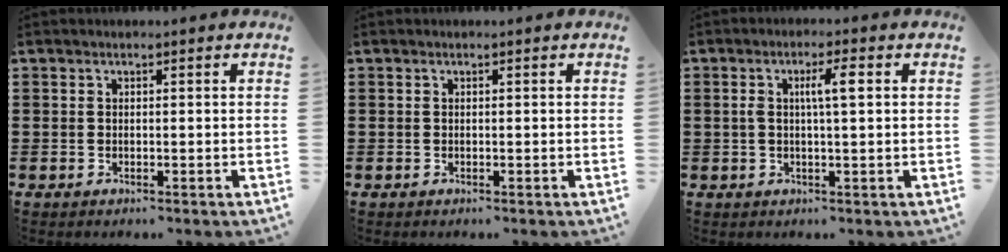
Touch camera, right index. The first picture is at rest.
{"total": 0.0}
{"total": 4.0, "force": [0.8, 0.7, 3.9], "torque": [-0.075, 0.006, 0.008]}